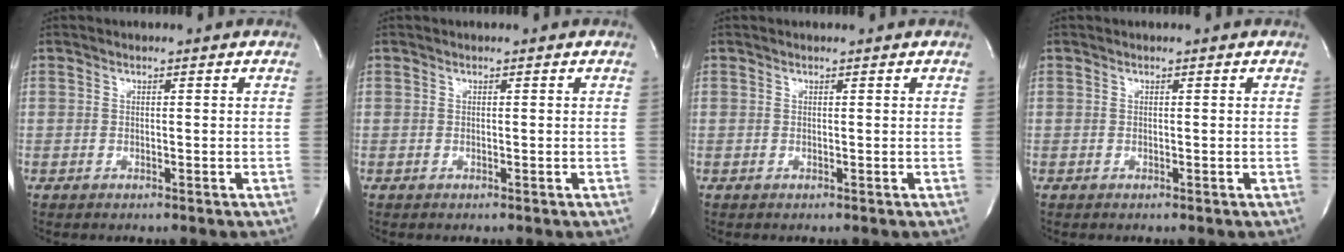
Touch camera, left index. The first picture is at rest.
{"total": 0.0}
{"total": 0.0}
{"total": 0.0}